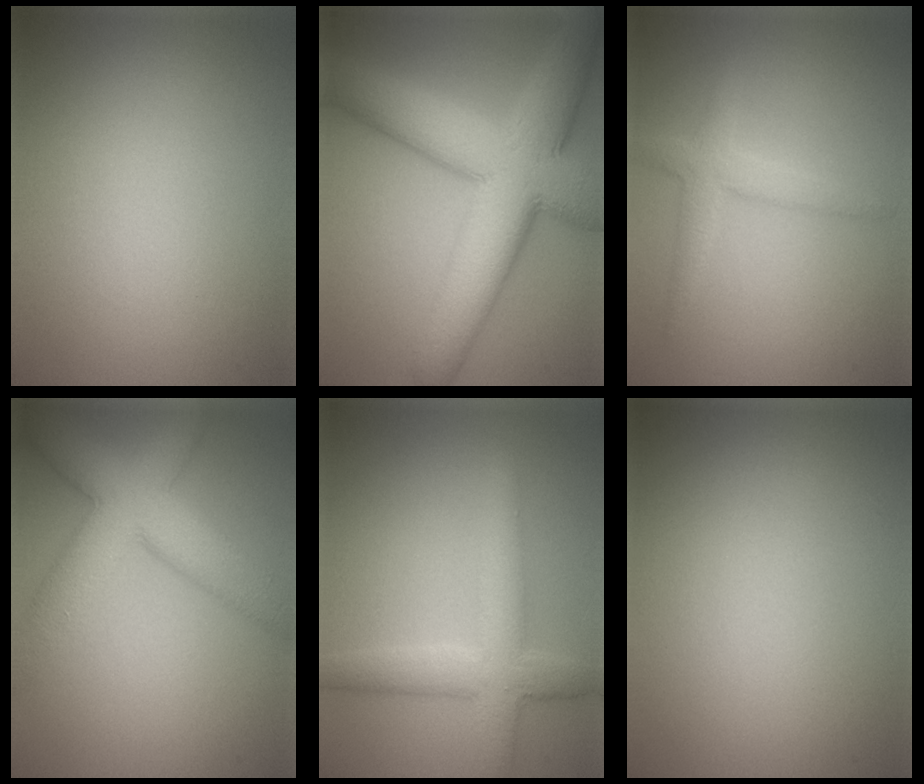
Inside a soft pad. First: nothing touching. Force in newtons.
{"total": 12.6, "press": 12.6, "slide": 0.2}
{"total": 2.5, "press": 2.5, "slide": 0.2}
{"total": 8.5, "press": 8.4, "slide": 0.4}
{"total": 4.6, "press": 4.6, "slide": 0.2}
{"total": 0.0}